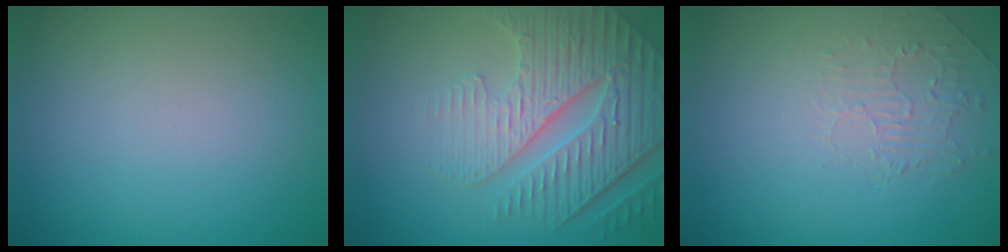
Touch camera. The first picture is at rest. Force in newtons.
{"total": 6.5, "press": 5.2, "slide": 3.9}
{"total": 1.9, "press": 0.3, "slide": 1.9}